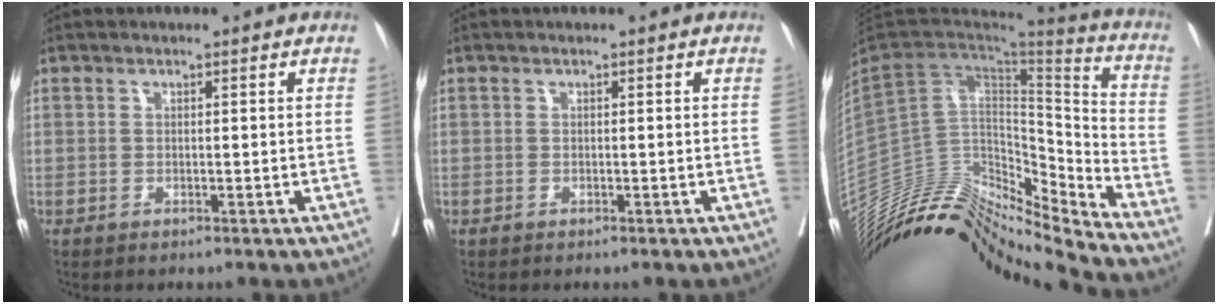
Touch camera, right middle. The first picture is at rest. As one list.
[{"total": 0.0}, {"total": 22.4, "force": [-20.5, 3.9, 8.1], "torque": [-0.154, 0.037, -0.341]}]